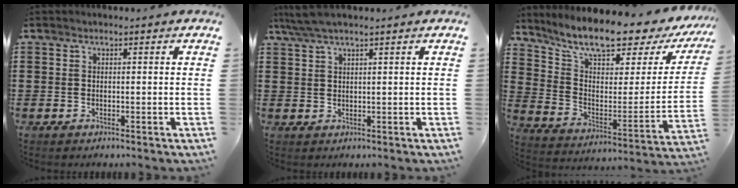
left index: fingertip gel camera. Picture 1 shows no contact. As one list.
[{"total": 3.2, "force": [2.3, 0.2, 2.3], "torque": [-0.047, 0.002, 0.044]}, {"total": 9.4, "force": [8.2, 1.4, 4.4], "torque": [-0.101, -0.070, 0.134]}]